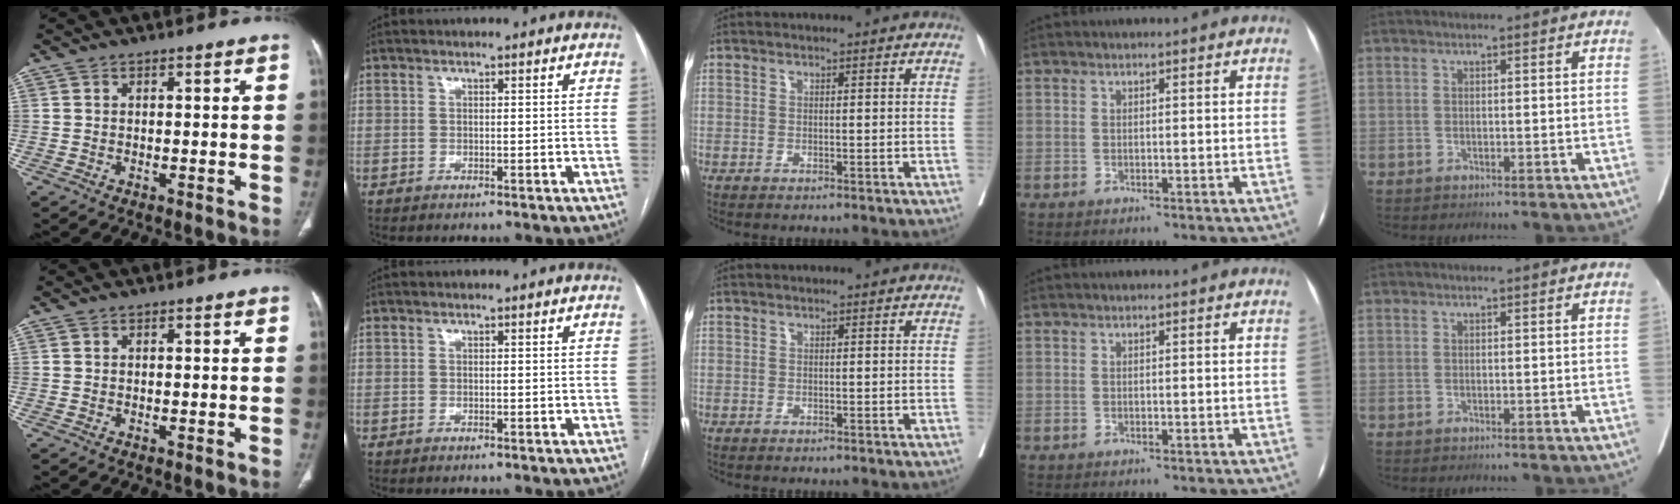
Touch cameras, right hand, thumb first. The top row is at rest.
{}